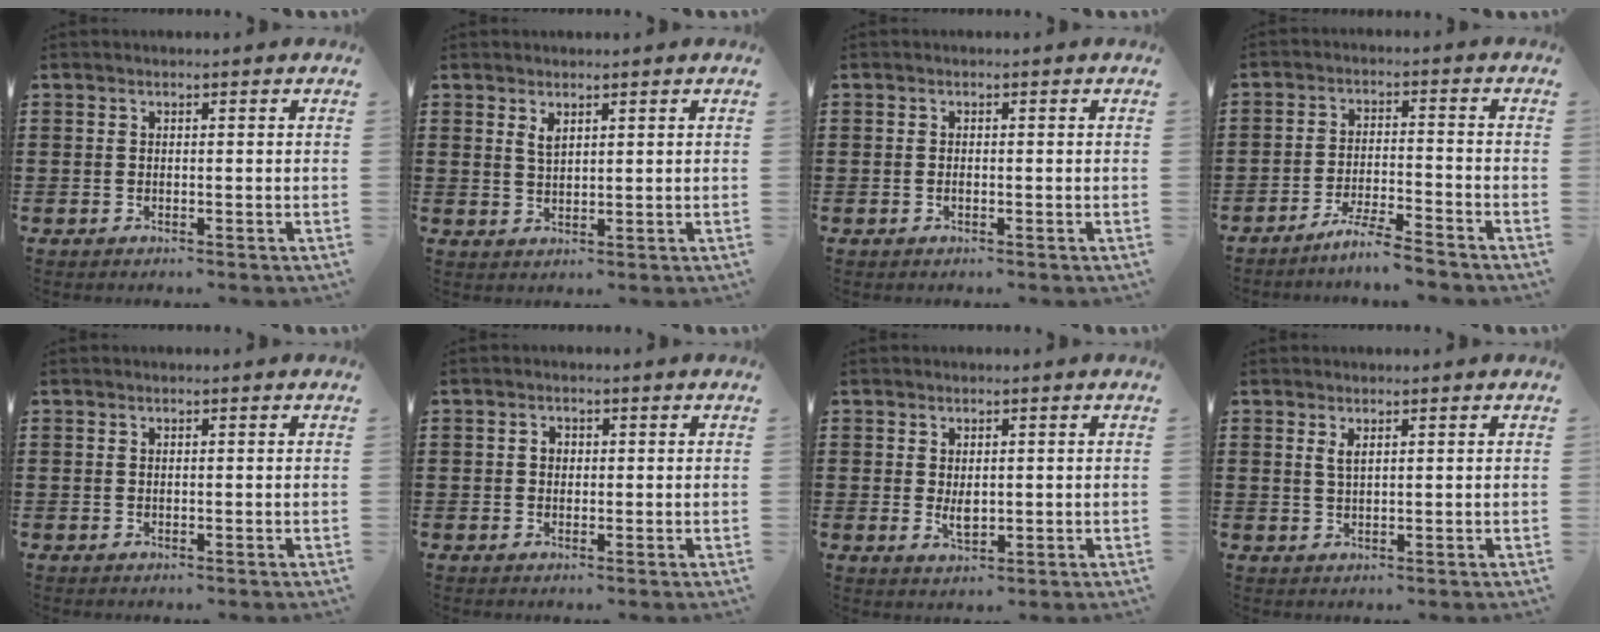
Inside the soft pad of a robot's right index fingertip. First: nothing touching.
{"total": 2.0, "force": [1.3, 0.8, 1.2], "torque": [-0.027, 0.003, 0.022]}
{"total": 0.6, "force": [-0.2, 0.2, 0.5], "torque": [-0.012, -0.004, -0.004]}
{"total": 5.1, "force": [-4.7, -0.4, 1.9], "torque": [-0.039, -0.009, -0.092]}
{"total": 0.0}
{"total": 1.4, "force": [0.2, 1.1, 0.8], "torque": [-0.017, 0.008, 0.002]}
{"total": 2.4, "force": [0.2, 1.3, 2.0], "torque": [-0.032, -0.001, 0.002]}
{"total": 1.7, "force": [0.9, 0.6, 1.3], "torque": [-0.028, 0.003, 0.015]}